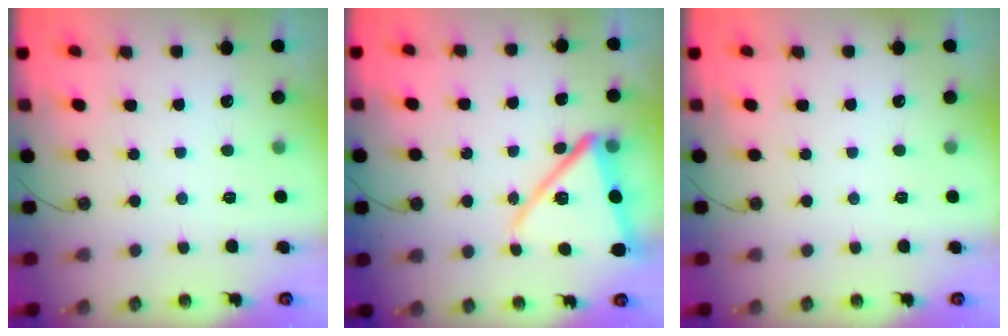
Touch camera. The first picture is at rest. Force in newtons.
{"total": 16.4, "press": 16.3, "slide": 1.9}
{"total": 0.0}